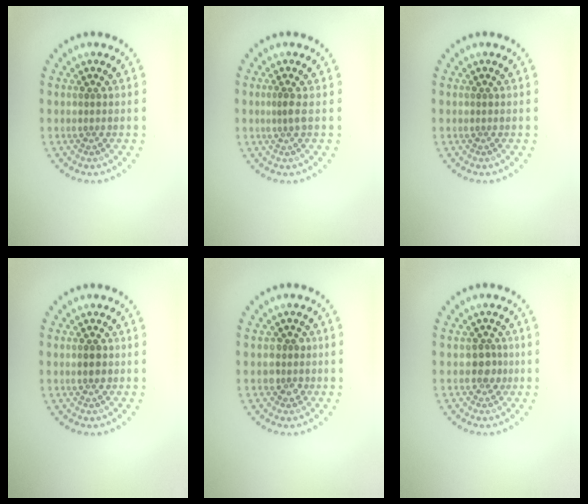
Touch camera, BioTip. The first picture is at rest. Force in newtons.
{"total": 0.8, "press": 0.5, "slide": 0.6}
{"total": 0.0}
{"total": 1.4, "press": 1.4, "slide": 0.1}
{"total": 1.7, "press": 1.5, "slide": 0.7}
{"total": 1.7, "press": 1.4, "slide": 0.8}